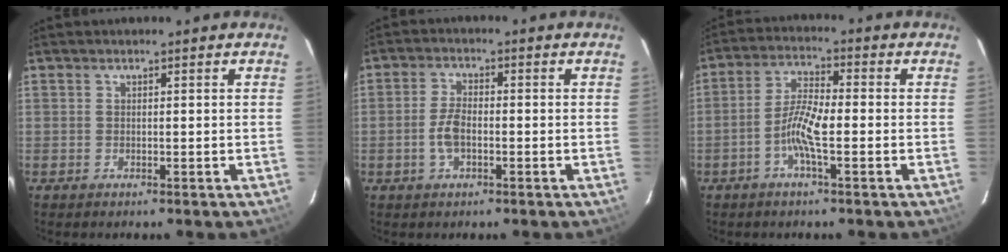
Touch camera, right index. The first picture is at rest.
{"total": 4.2, "force": [-1.3, 2.1, 3.5], "torque": [-0.075, 0.006, -0.021]}
{"total": 6.5, "force": [-2.1, 1.0, 6.0], "torque": [-0.125, 0.009, -0.046]}